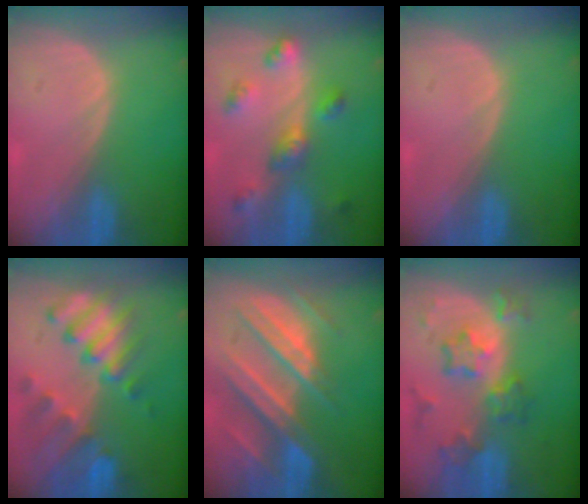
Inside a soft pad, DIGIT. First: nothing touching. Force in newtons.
{"total": 6.5, "press": 5.9, "slide": 2.7}
{"total": 0.0}
{"total": 10.2, "press": 8.9, "slide": 5.1}
{"total": 10.5, "press": 9.4, "slide": 4.8}
{"total": 8.6, "press": 7.6, "slide": 4.1}